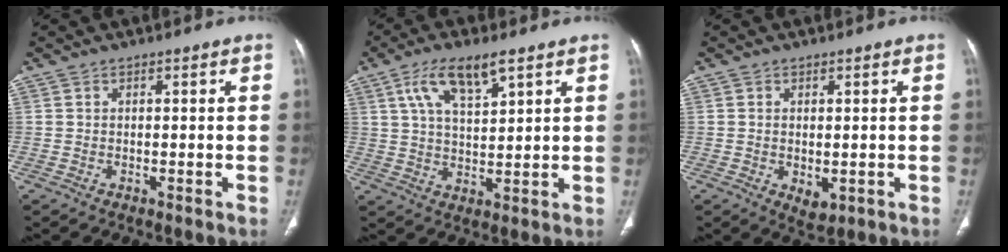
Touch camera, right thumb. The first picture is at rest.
{"total": 9.5, "force": [5.1, 3.3, 7.3], "torque": [-0.130, -0.016, 0.098]}
{"total": 3.2, "force": [-0.6, 1.9, 2.5], "torque": [-0.035, -0.007, 0.001]}